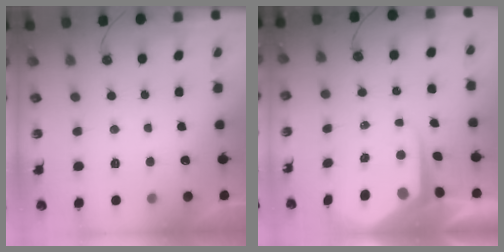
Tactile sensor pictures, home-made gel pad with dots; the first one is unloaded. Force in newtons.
{"total": 9.2, "press": 9.2, "slide": 1.0}